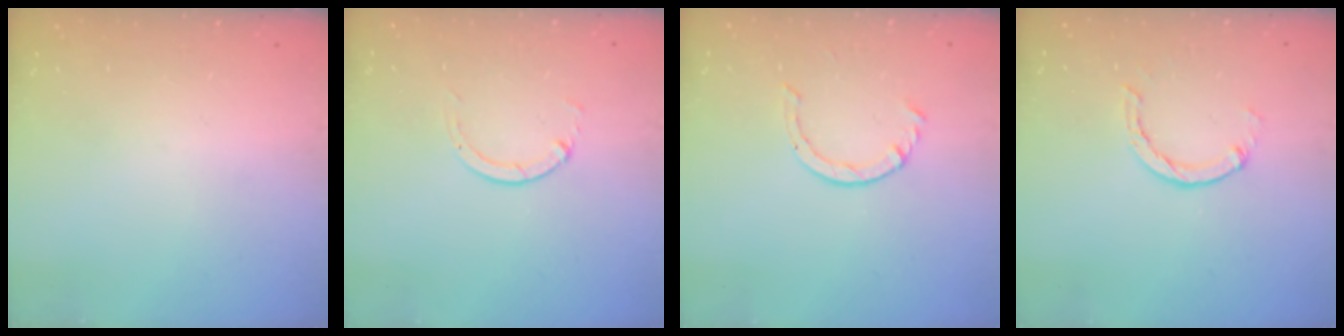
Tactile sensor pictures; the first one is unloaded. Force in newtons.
{"total": 1.3, "press": 1.3, "slide": 0.2}
{"total": 3.0, "press": 2.9, "slide": 0.3}
{"total": 2.9, "press": 2.9, "slide": 0.4}